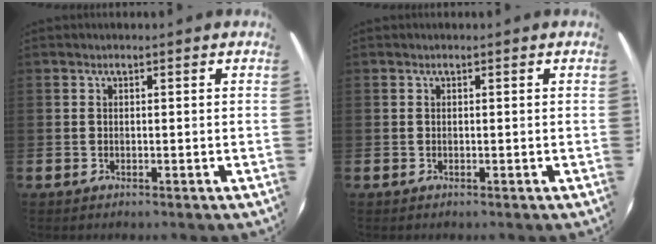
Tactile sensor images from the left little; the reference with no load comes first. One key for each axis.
{"total": 0.0}